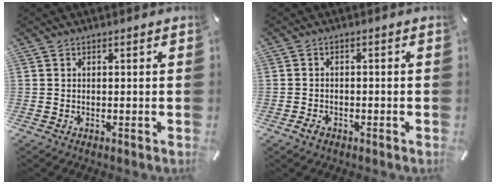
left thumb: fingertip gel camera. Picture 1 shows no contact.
{"total": 2.0, "force": [-1.3, 1.2, 0.8], "torque": [-0.015, 0.007, -0.027]}